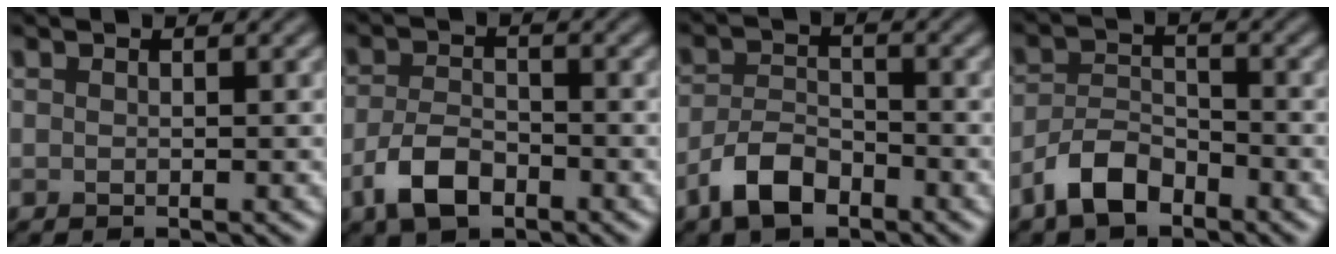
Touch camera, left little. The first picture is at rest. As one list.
[{"total": 4.1, "force": [-2.4, 2.1, 2.6], "torque": [-0.051, -0.001, -0.053]}, {"total": 4.2, "force": [-2.8, 2.0, 2.4], "torque": [-0.042, 0.001, -0.061]}, {"total": 4.1, "force": [-3.0, 1.8, 2.1], "torque": [-0.038, 0.006, -0.065]}]